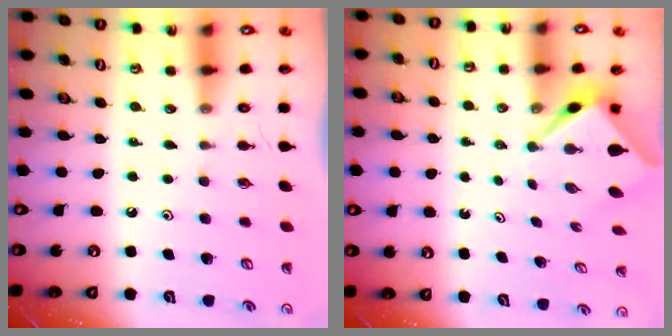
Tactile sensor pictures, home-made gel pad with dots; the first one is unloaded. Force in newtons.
{"total": 2.6, "press": 2.6, "slide": 0.1}